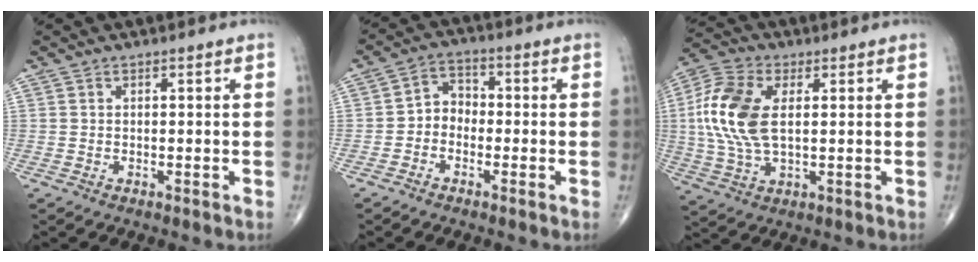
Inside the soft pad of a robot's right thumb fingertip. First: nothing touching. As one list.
[{"total": 4.5, "force": [-1.5, 3.6, 2.2], "torque": [-0.012, 0.025, -0.044]}, {"total": 13.8, "force": [1.9, 7.4, 11.5], "torque": [-0.260, 0.007, 0.035]}]